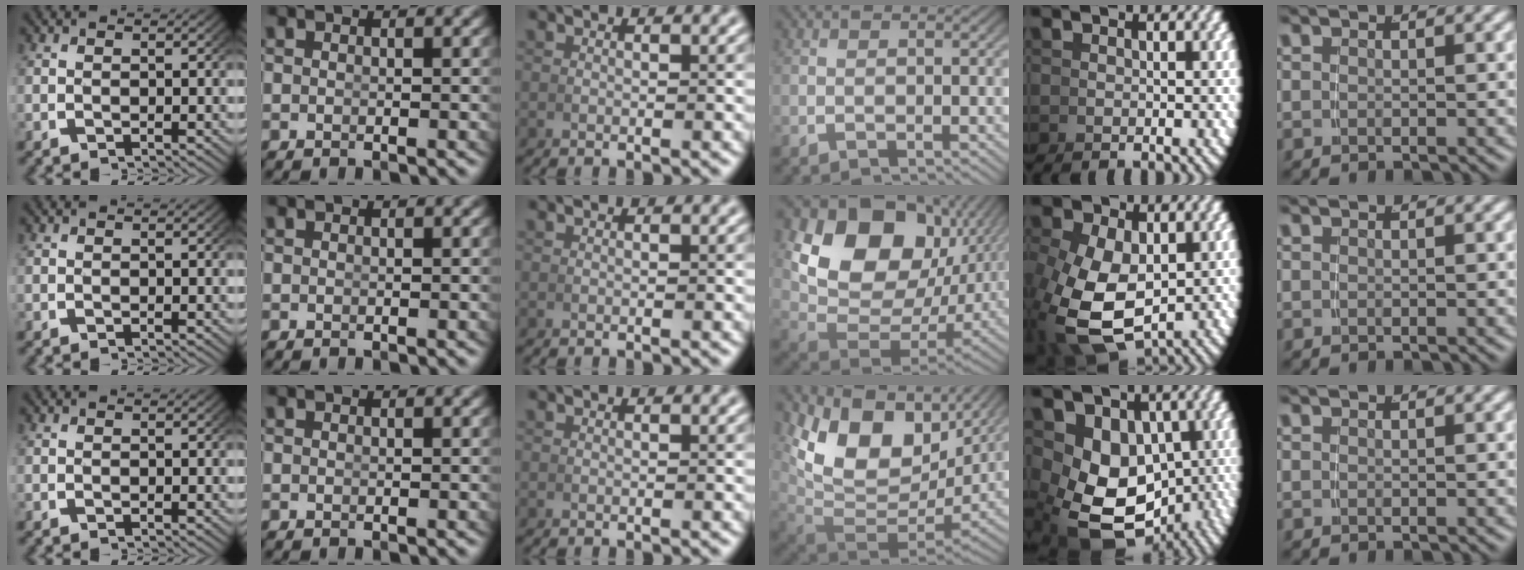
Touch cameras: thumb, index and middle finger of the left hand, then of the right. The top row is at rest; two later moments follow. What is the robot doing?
{"motion": "grasp_and_lifting", "object": "coin"}